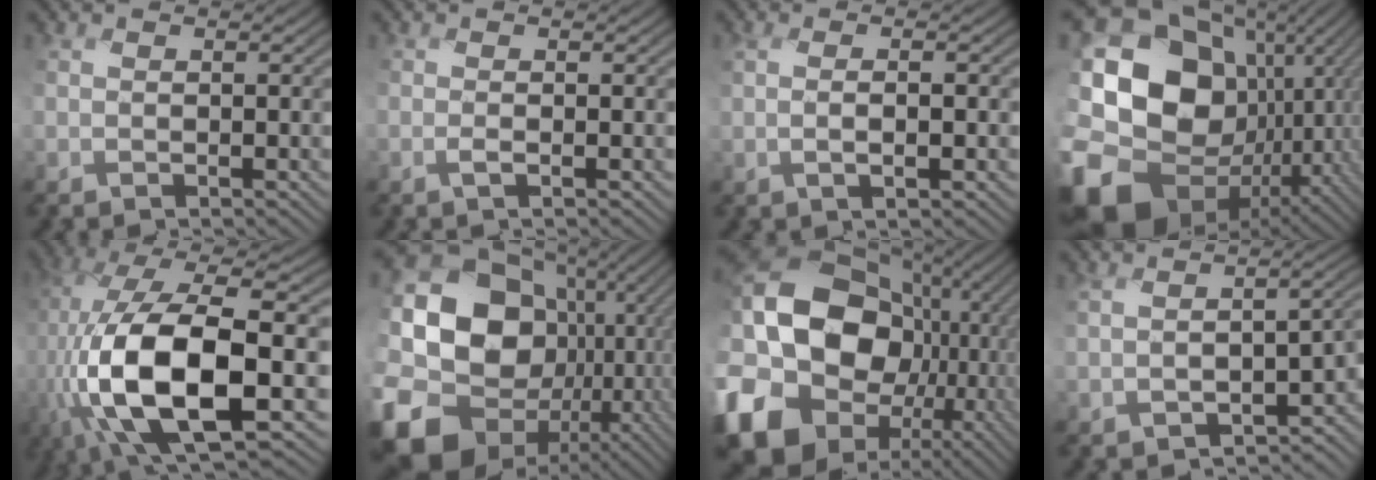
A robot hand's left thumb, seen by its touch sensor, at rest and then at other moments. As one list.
[{"total": 0.5, "force": [-0.3, 0.0, 0.4], "torque": [-0.011, 0.001, -0.008]}, {"total": 2.3, "force": [-0.2, 0.6, 2.2], "torque": [-0.049, -0.002, -0.004]}, {"total": 20.5, "force": [-4.0, 15.8, 12.4], "torque": [-0.306, -0.019, -0.045]}, {"total": 17.5, "force": [-3.4, 7.9, 15.2], "torque": [-0.342, -0.024, -0.046]}, {"total": 22.0, "force": [-2.7, 18.3, 11.9], "torque": [-0.296, -0.036, -0.041]}, {"total": 20.8, "force": [-1.9, 16.9, 12.0], "torque": [-0.306, -0.022, -0.024]}, {"total": 7.1, "force": [-2.5, 3.7, 5.4], "torque": [-0.088, -0.022, -0.032]}]